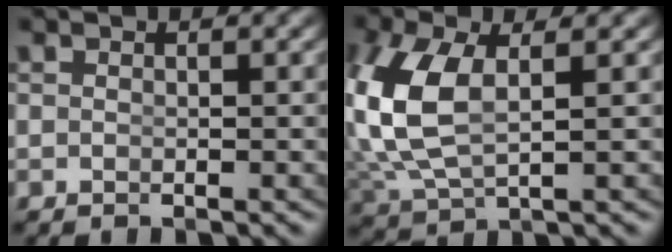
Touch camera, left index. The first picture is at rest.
{"total": 6.8, "force": [0.9, 4.3, 5.3], "torque": [-0.160, -0.028, 0.038]}